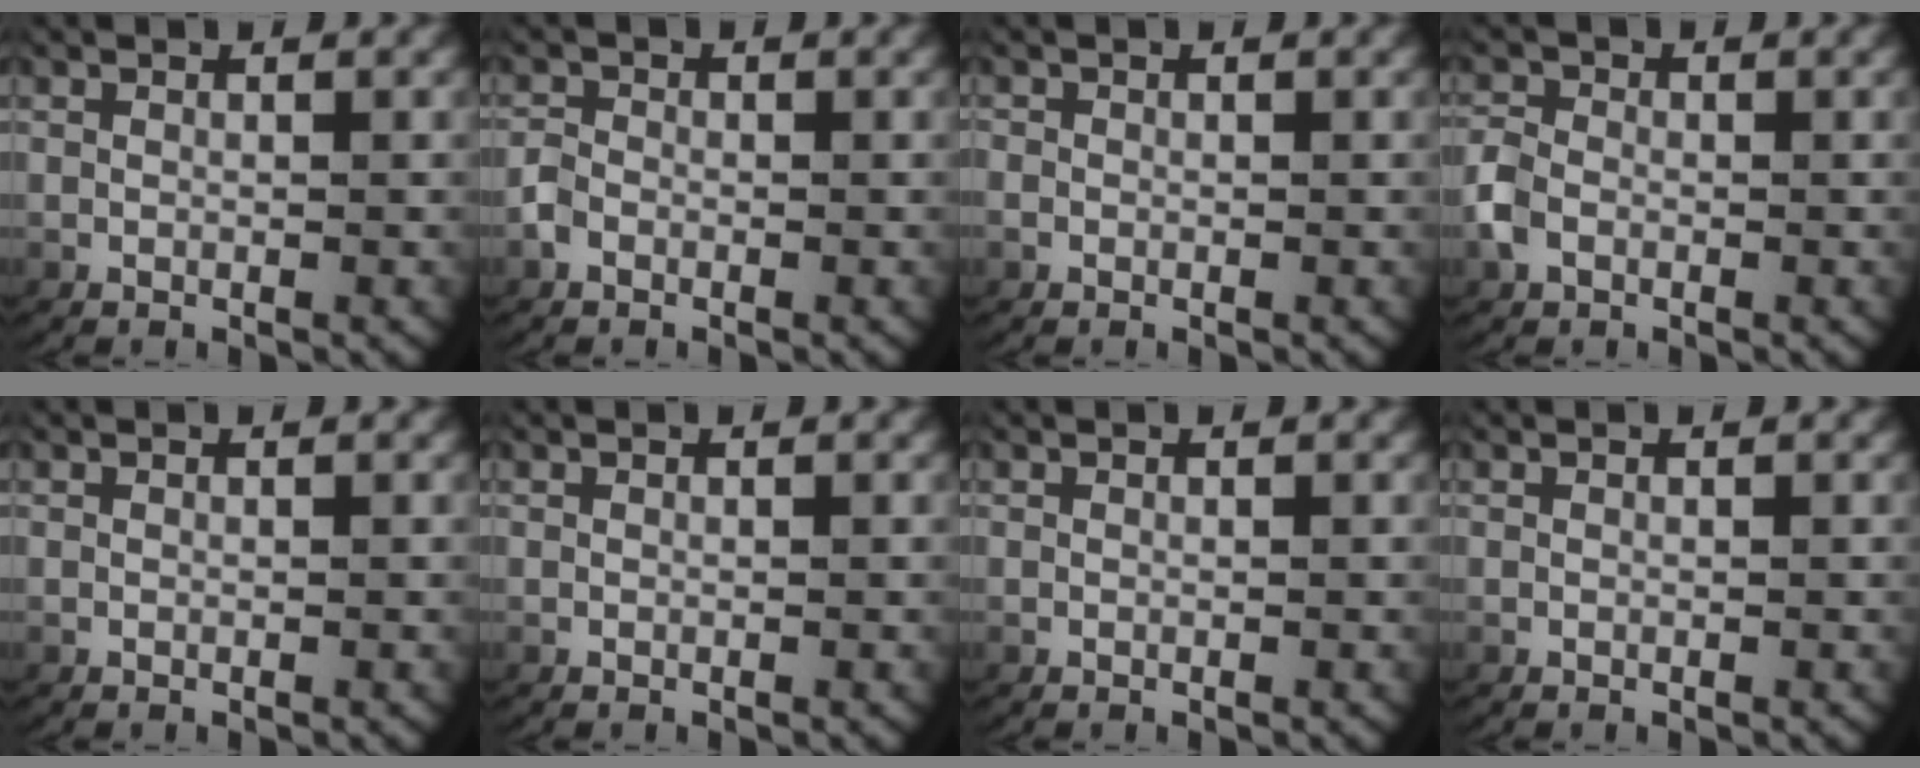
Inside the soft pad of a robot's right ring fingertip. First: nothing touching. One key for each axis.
{"total": 1.3, "fx": -0.7, "fy": 0.9, "fz": 0.5, "tx": -0.019, "ty": -0.003, "tz": -0.015}
{"total": 1.0, "fx": -0.3, "fy": 1.0, "fz": 0.2, "tx": -0.012, "ty": -0.004, "tz": -0.004}
{"total": 2.2, "fx": -0.7, "fy": 1.7, "fz": 1.1, "tx": -0.036, "ty": -0.001, "tz": -0.015}
{"total": 0.0}
{"total": 0.0}
{"total": 0.0}
{"total": 0.0}